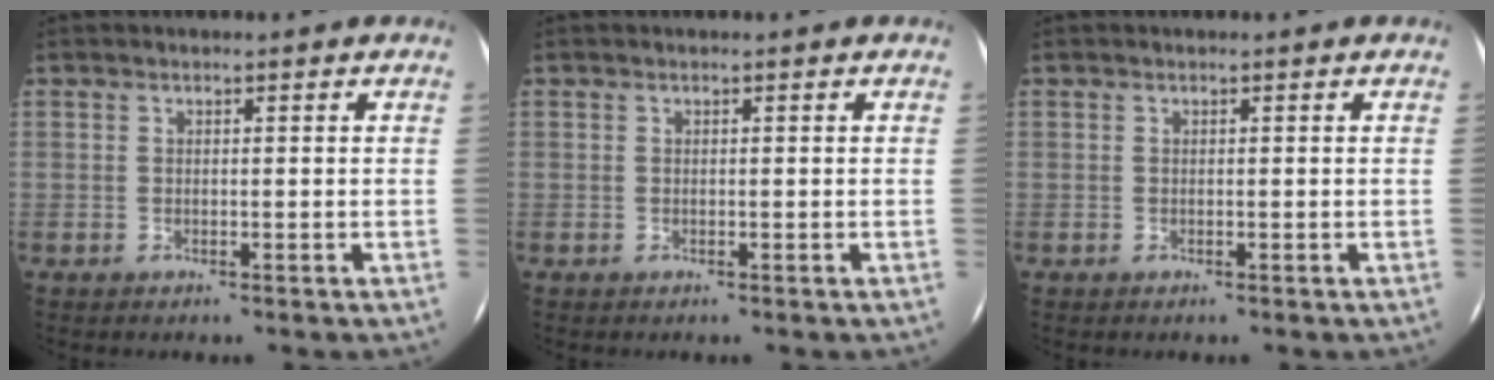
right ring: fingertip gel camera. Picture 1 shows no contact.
{"total": 0.0}
{"total": 0.0}